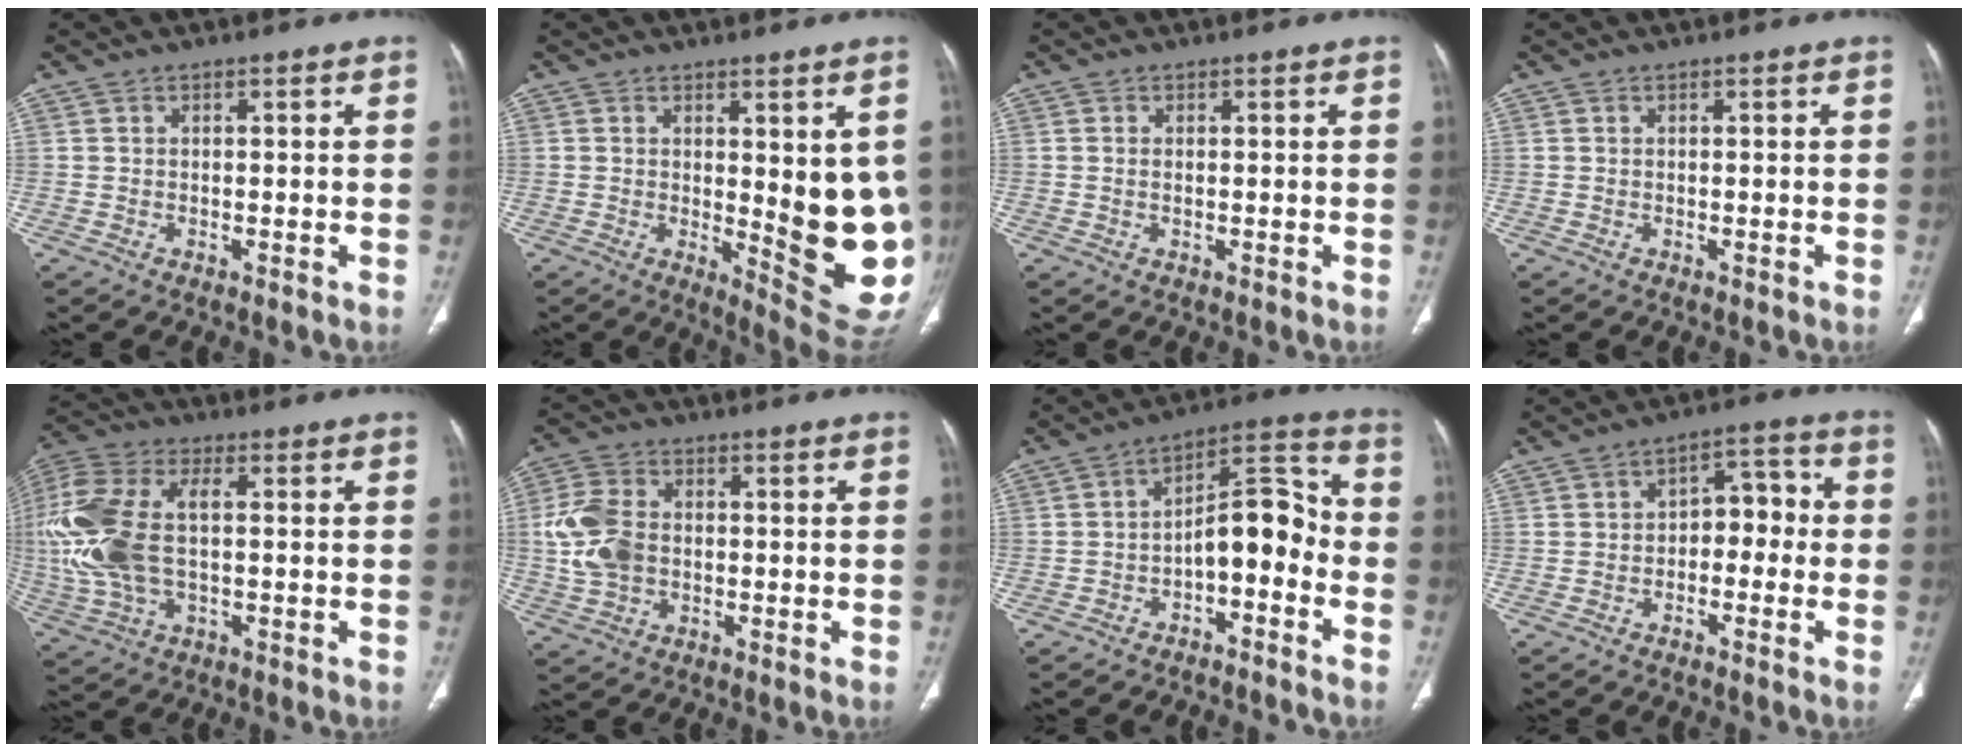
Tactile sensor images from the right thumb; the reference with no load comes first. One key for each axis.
{"total": 13.6, "fx": 0.1, "fy": 4.3, "fz": 12.8, "tx": -0.138, "ty": -0.032, "tz": 0.017}
{"total": 0.6, "fx": 0.1, "fy": 0.1, "fz": 0.6, "tx": -0.019, "ty": 0.003, "tz": 0.006}
{"total": 0.0}
{"total": 18.5, "fx": 0.4, "fy": 10.0, "fz": 15.6, "tx": -0.381, "ty": 0.008, "tz": 0.012}
{"total": 9.6, "fx": -0.2, "fy": 6.7, "fz": 6.9, "tx": -0.144, "ty": 0.010, "tz": -0.005}
{"total": 11.3, "fx": -4.1, "fy": 5.8, "fz": 8.8, "tx": -0.114, "ty": 0.071, "tz": -0.068}
{"total": 6.6, "fx": -1.2, "fy": 4.2, "fz": 4.9, "tx": -0.041, "ty": 0.039, "tz": -0.028}